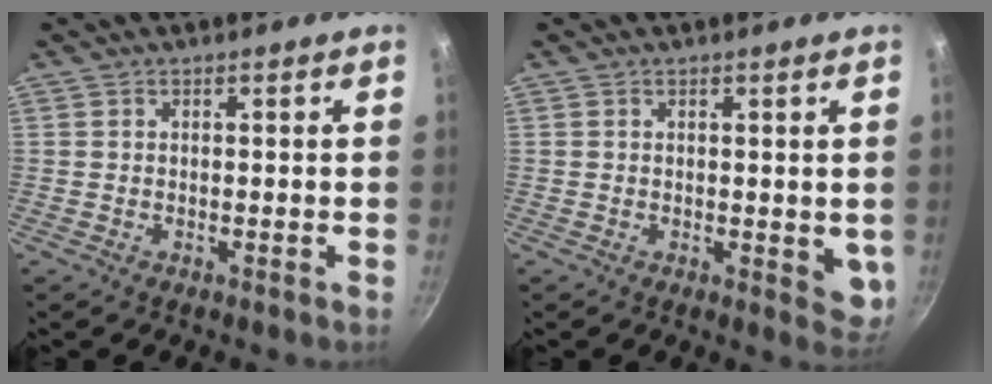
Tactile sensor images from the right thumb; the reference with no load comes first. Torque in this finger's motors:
{"motor_torque": [1.67, 1.45, 1.18, -1.09, 0.40]}